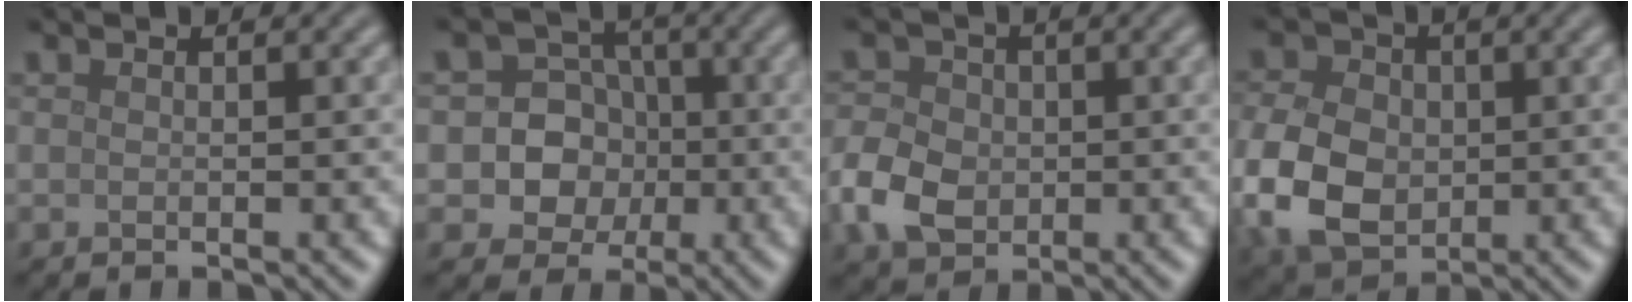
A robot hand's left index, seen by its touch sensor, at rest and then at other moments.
{"total": 6.8, "force": [-0.8, 6.3, 2.3], "torque": [-0.023, 0.026, -0.037]}
{"total": 5.0, "force": [-1.3, 3.9, 2.9], "torque": [-0.064, 0.001, -0.035]}
{"total": 9.0, "force": [-1.3, 6.6, 5.9], "torque": [-0.146, -0.006, -0.037]}